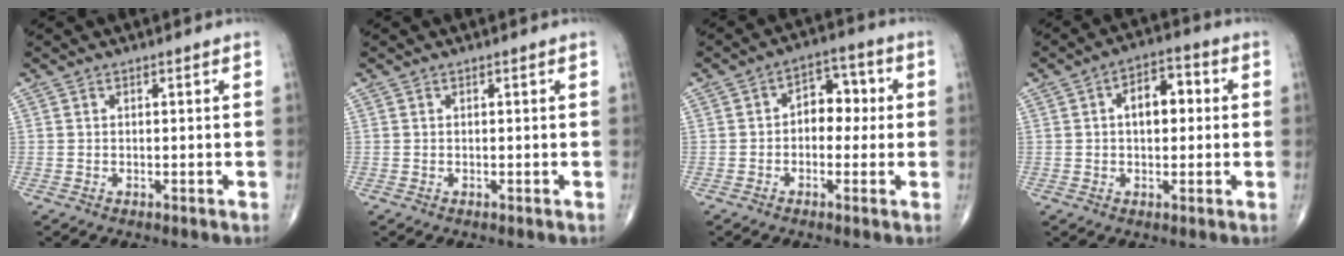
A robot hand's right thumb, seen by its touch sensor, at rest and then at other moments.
{"total": 0.0}
{"total": 7.0, "force": [0.1, 4.9, 5.0], "torque": [-0.030, 0.024, -0.010]}
{"total": 7.5, "force": [0.9, 4.4, 6.0], "torque": [-0.071, 0.019, 0.006]}